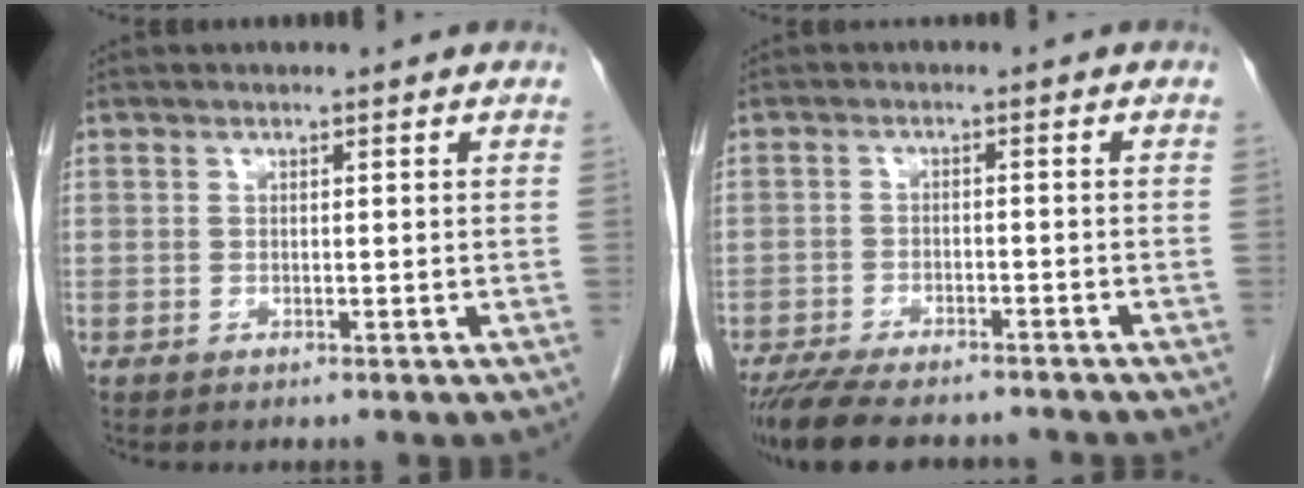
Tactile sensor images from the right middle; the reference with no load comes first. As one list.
[{"total": 11.7, "force": [-10.1, 2.9, 5.1], "torque": [-0.091, -0.010, -0.151]}]